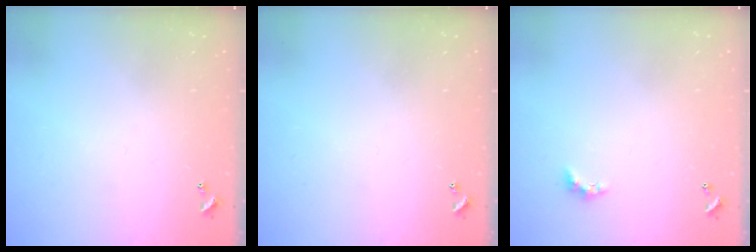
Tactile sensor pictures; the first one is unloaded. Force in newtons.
{"total": 0.0}
{"total": 1.3, "press": 1.2, "slide": 0.6}